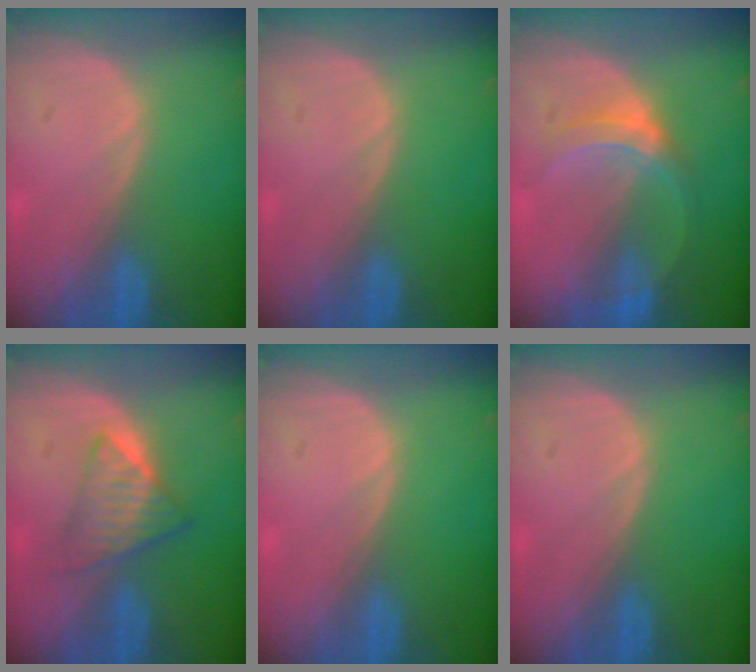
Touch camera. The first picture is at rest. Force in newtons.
{"total": 0.0}
{"total": 5.2, "press": 5.1, "slide": 0.9}
{"total": 6.2, "press": 5.4, "slide": 3.1}
{"total": 0.0}
{"total": 0.0}